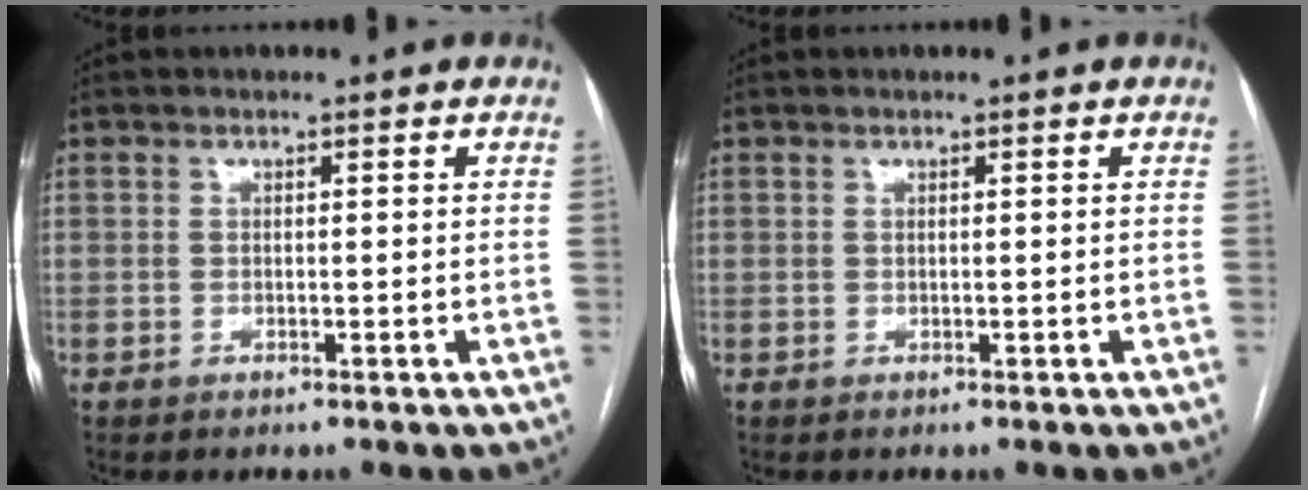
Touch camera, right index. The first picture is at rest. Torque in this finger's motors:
{"motor_torque": [0.00, 0.00, 0.00, 0.00]}